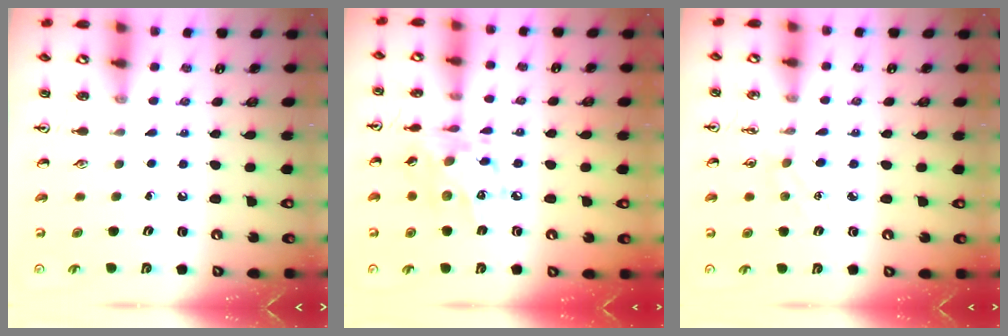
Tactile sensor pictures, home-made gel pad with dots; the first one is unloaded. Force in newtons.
{"total": 11.5, "press": 11.5, "slide": 0.8}
{"total": 5.7, "press": 5.7, "slide": 0.8}